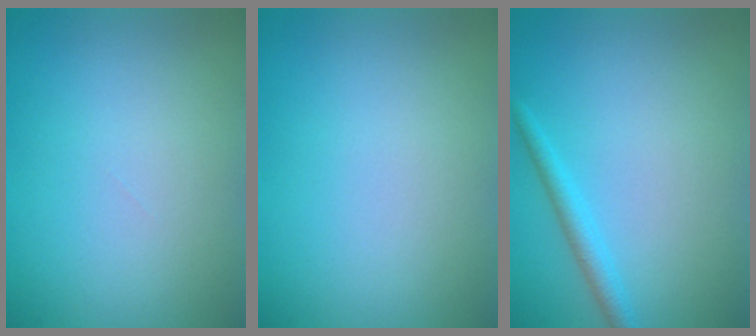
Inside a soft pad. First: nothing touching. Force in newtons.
{"total": 0.0}
{"total": 1.8, "press": 1.8, "slide": 0.1}